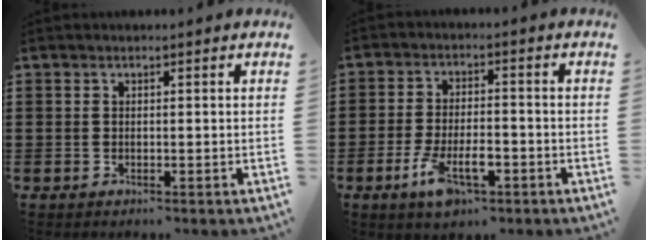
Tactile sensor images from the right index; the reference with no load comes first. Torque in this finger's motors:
{"motor_torque": [1.08, -1.06, 0.20, 0.11]}